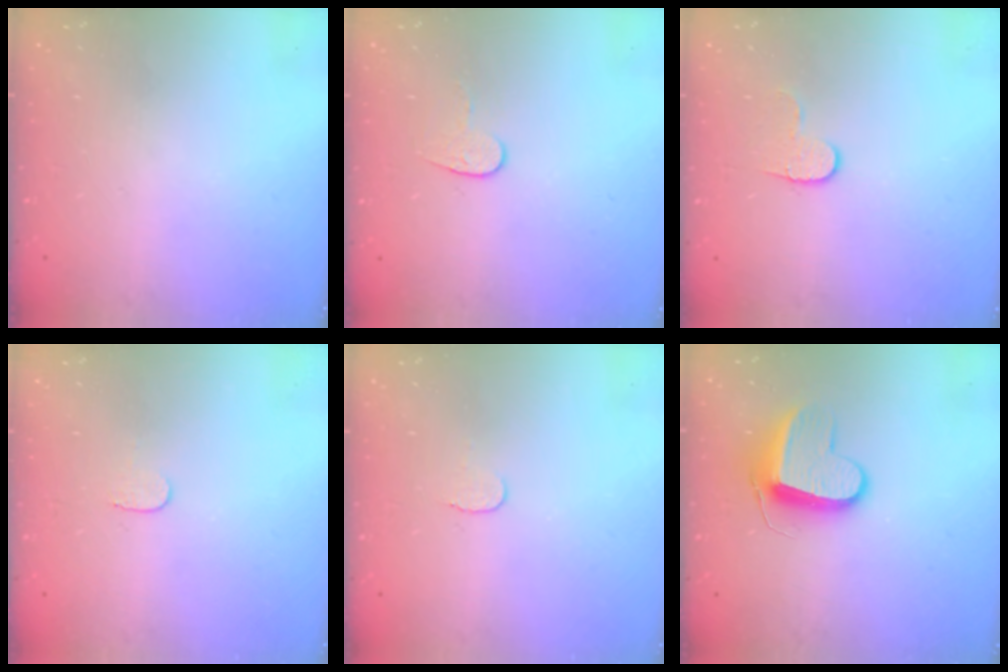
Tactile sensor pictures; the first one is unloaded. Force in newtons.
{"total": 6.0, "press": 6.0, "slide": 0.4}
{"total": 4.9, "press": 4.9, "slide": 0.5}
{"total": 3.2, "press": 3.2, "slide": 0.3}
{"total": 3.6, "press": 3.6, "slide": 0.4}
{"total": 9.4, "press": 9.4, "slide": 0.2}